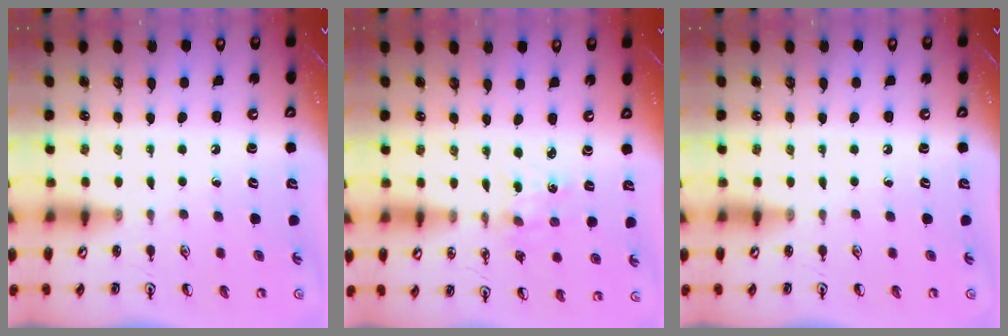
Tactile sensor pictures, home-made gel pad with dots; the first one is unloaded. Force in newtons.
{"total": 0.5, "press": 0.5, "slide": 0.2}
{"total": 0.0}